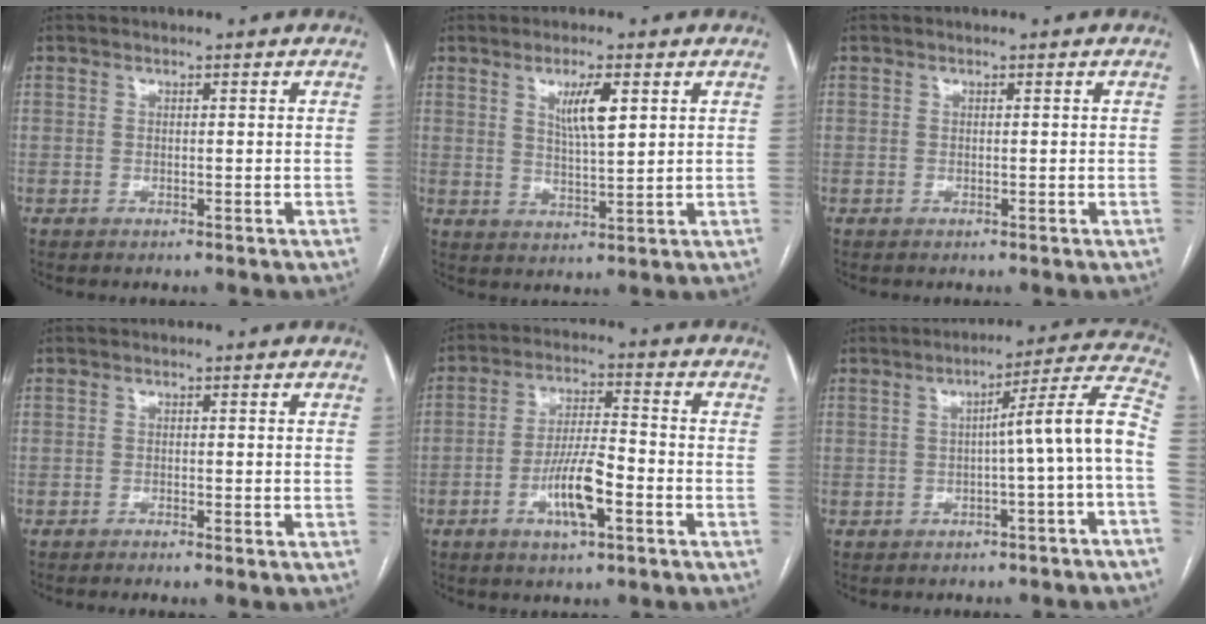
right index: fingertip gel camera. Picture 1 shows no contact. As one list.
[{"total": 5.5, "force": [2.3, 0.8, 4.9], "torque": [-0.087, -0.004, 0.043]}, {"total": 0.0}, {"total": 0.8, "force": [-0.7, -0.2, 0.4], "torque": [-0.007, 0.001, -0.013]}, {"total": 8.6, "force": [-3.5, 1.7, 7.7], "torque": [-0.147, 0.003, -0.061]}, {"total": 9.2, "force": [-1.8, -1.2, 8.9], "torque": [-0.110, 0.027, -0.028]}]